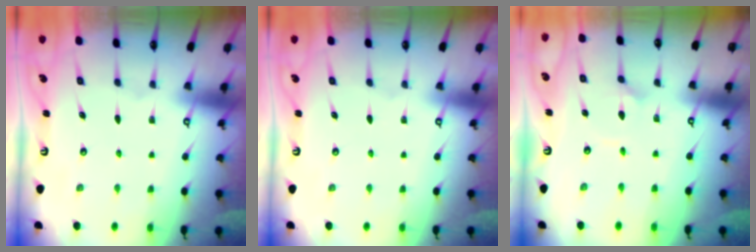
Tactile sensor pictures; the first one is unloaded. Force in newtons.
{"total": 0.0}
{"total": 2.2, "press": 2.2, "slide": 0.4}